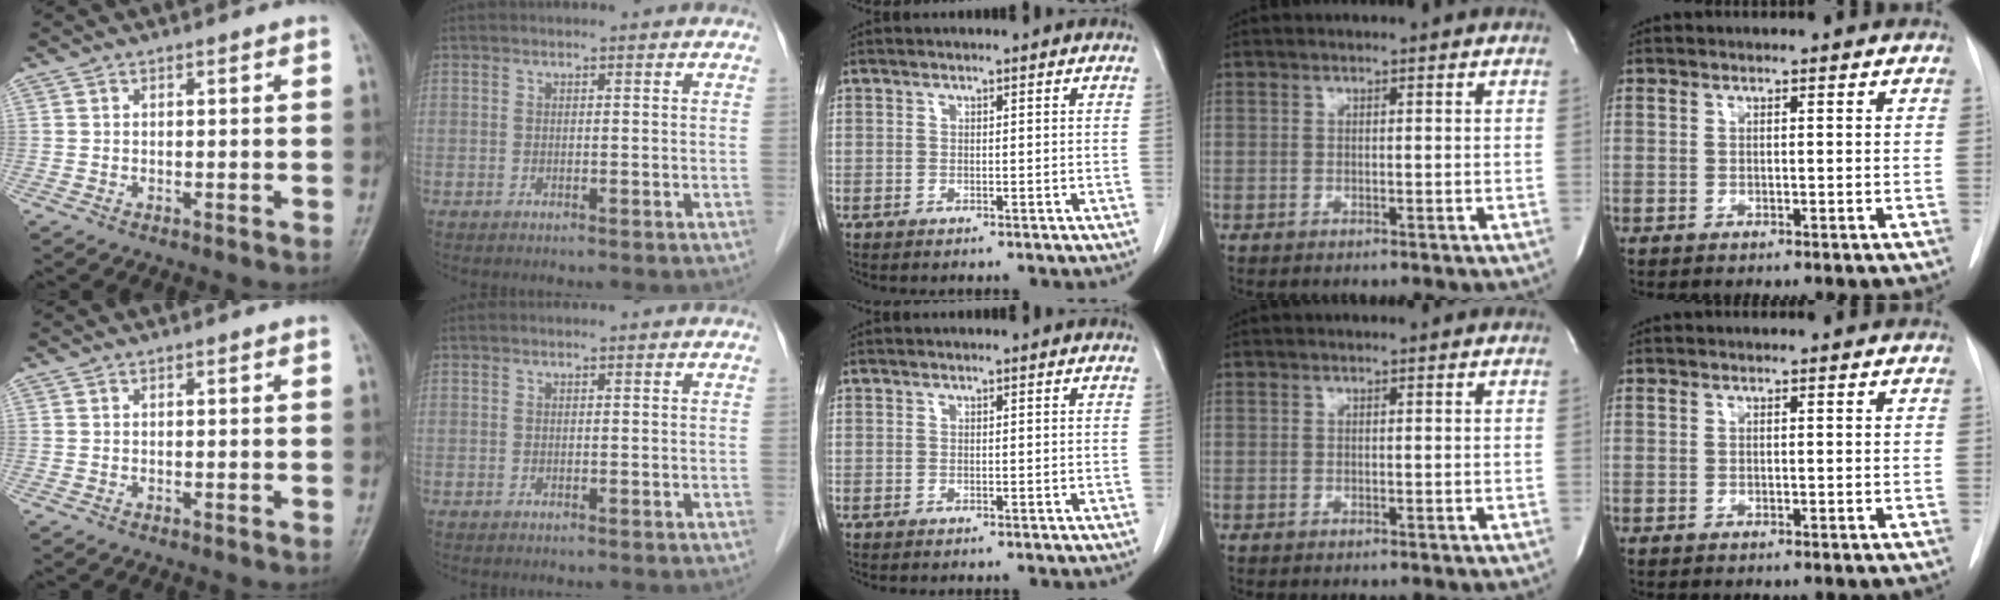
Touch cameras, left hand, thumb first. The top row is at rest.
{}